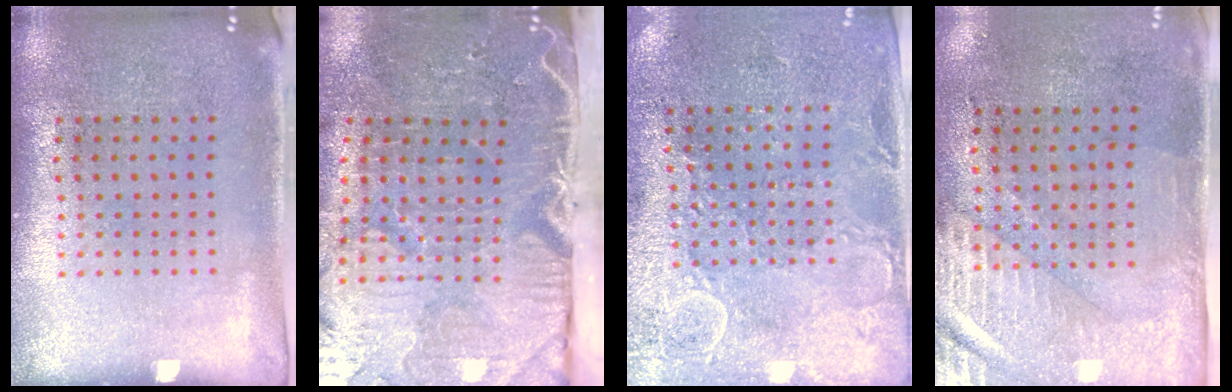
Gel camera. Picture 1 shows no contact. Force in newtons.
{"total": 5.4, "press": 4.4, "slide": 3.1}
{"total": 2.8, "press": 2.7, "slide": 0.8}
{"total": 3.0, "press": 2.5, "slide": 1.5}